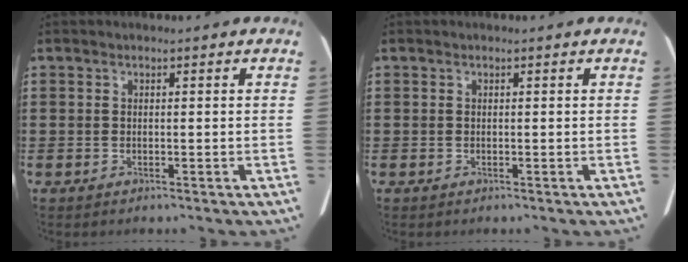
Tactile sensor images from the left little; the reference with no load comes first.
{"total": 0.0}